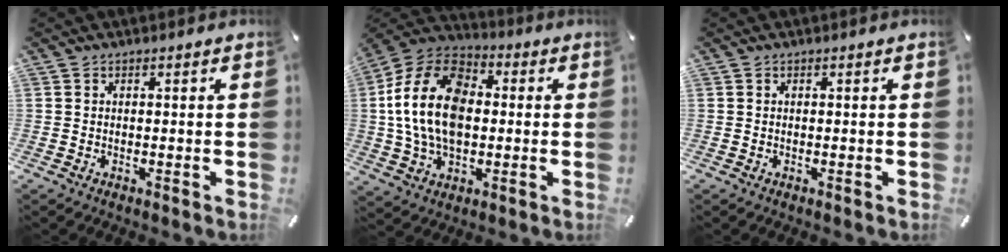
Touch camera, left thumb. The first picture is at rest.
{"total": 17.2, "force": [0.0, 12.3, 12.0], "torque": [-0.271, 0.013, -0.003]}
{"total": 0.0}